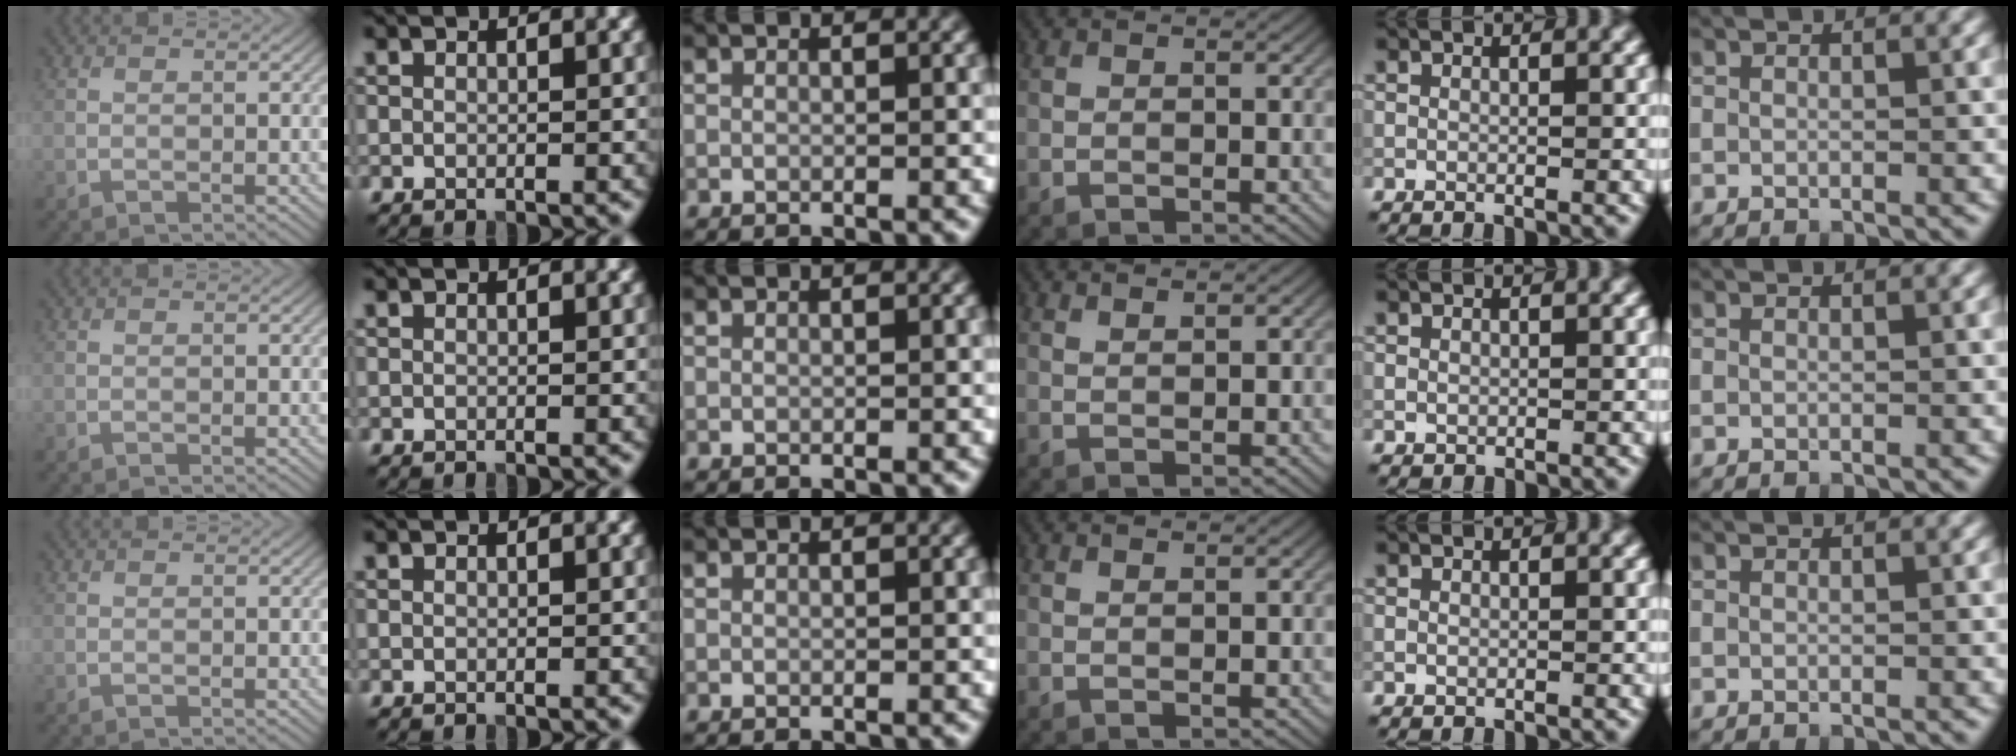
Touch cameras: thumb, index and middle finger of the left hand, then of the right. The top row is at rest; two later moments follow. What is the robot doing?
{"motion": "lift_and_place", "object": "coin"}